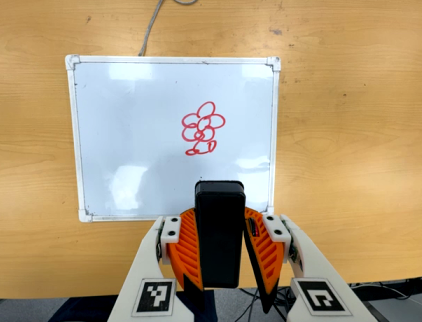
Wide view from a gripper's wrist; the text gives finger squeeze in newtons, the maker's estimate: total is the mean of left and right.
{"total": 8.8, "left": 6.8, "right": 10.8}